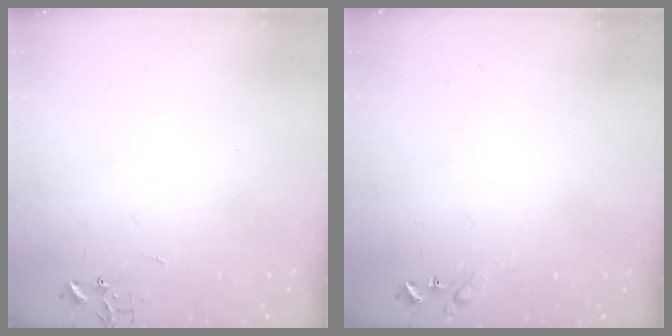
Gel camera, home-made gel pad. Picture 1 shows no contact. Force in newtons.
{"total": 6.7, "press": 6.6, "slide": 0.8}